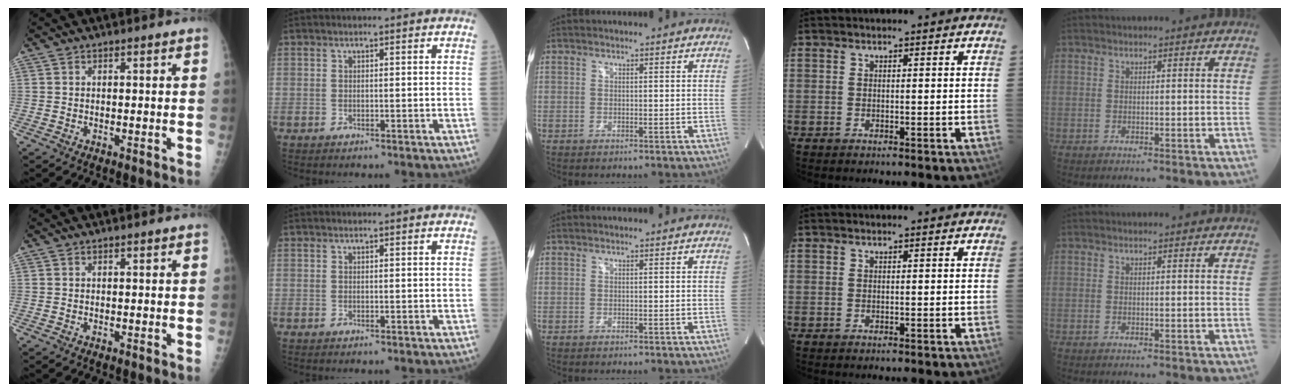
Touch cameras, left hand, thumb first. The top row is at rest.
{}